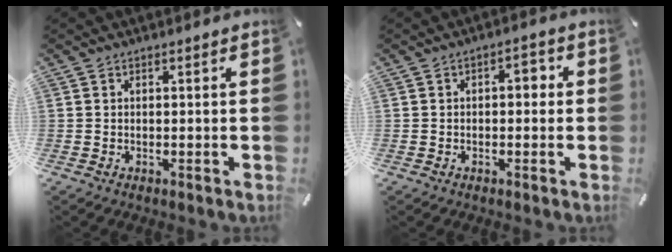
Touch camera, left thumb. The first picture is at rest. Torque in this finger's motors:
{"motor_torque": [0.54, 0.47, 0.46, 0.03, 0.02]}